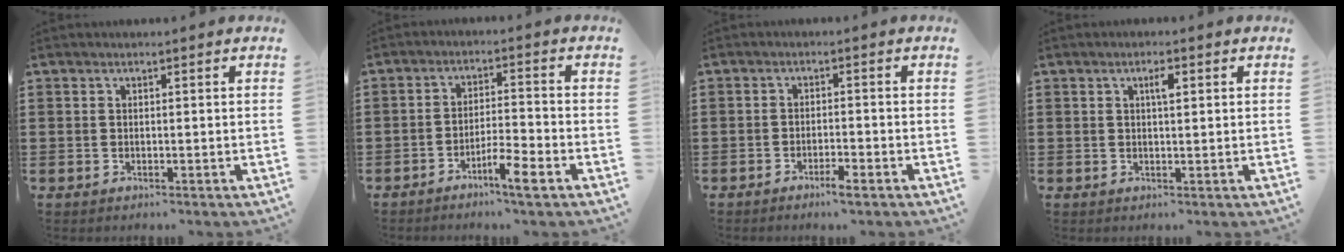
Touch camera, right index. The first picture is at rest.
{"total": 4.7, "force": [-3.6, 0.4, 3.0], "torque": [-0.058, 0.003, -0.068]}
{"total": 2.1, "force": [-1.8, 0.2, 1.2], "torque": [-0.022, 0.001, -0.033]}
{"total": 2.1, "force": [0.6, 0.6, 1.9], "torque": [-0.031, 0.003, 0.007]}